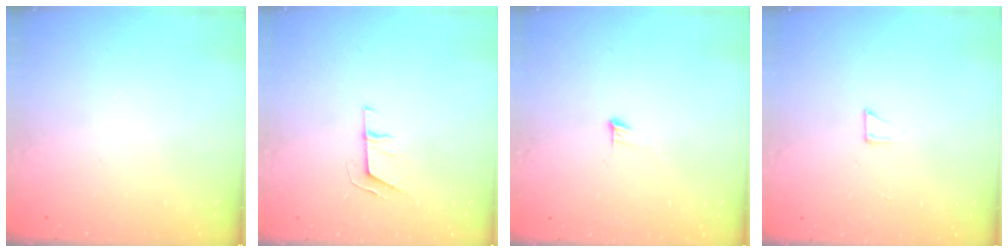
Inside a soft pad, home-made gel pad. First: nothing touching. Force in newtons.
{"total": 6.1, "press": 6.1, "slide": 1.0}
{"total": 3.3, "press": 3.3, "slide": 0.2}
{"total": 2.3, "press": 2.3, "slide": 0.2}